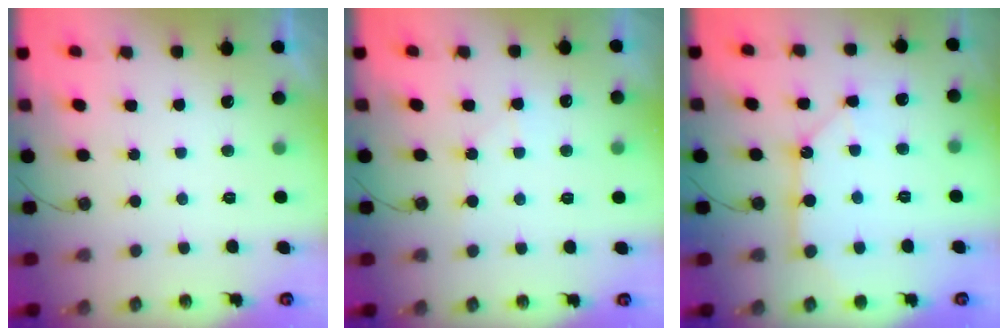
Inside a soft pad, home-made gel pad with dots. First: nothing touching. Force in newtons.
{"total": 4.6, "press": 4.6, "slide": 0.7}
{"total": 11.7, "press": 11.7, "slide": 1.0}